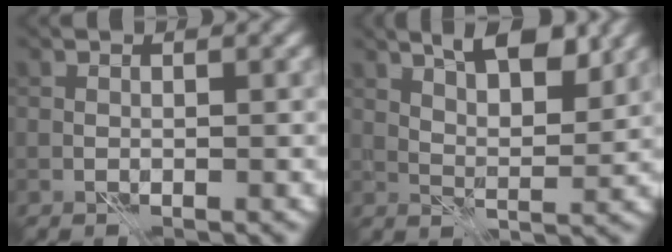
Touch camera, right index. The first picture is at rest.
{"total": 6.1, "force": [3.9, 2.1, 4.2], "torque": [-0.055, 0.004, 0.060]}